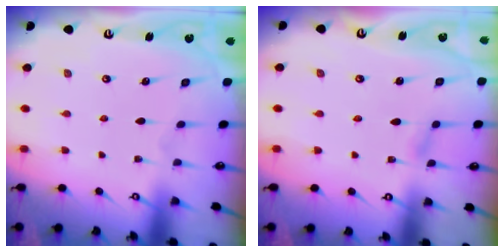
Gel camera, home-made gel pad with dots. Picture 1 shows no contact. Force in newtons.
{"total": 2.1, "press": 2.1, "slide": 0.3}